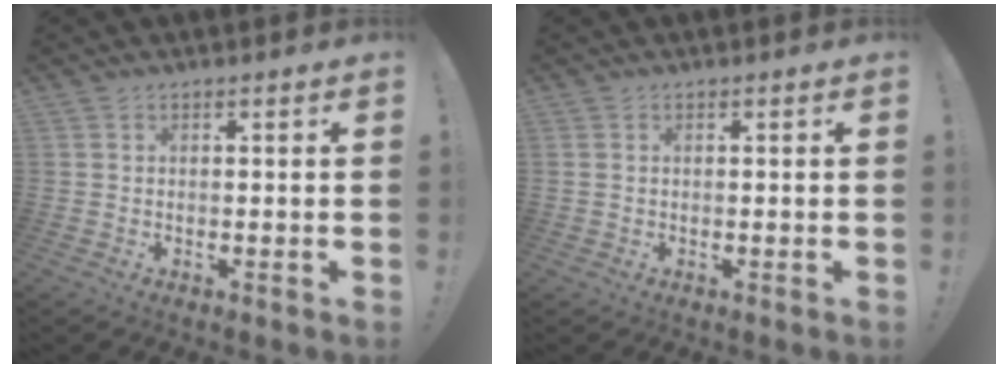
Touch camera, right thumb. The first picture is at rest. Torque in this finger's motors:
{"motor_torque": [0.12, 0.14, 0.02, -0.02, -0.03]}